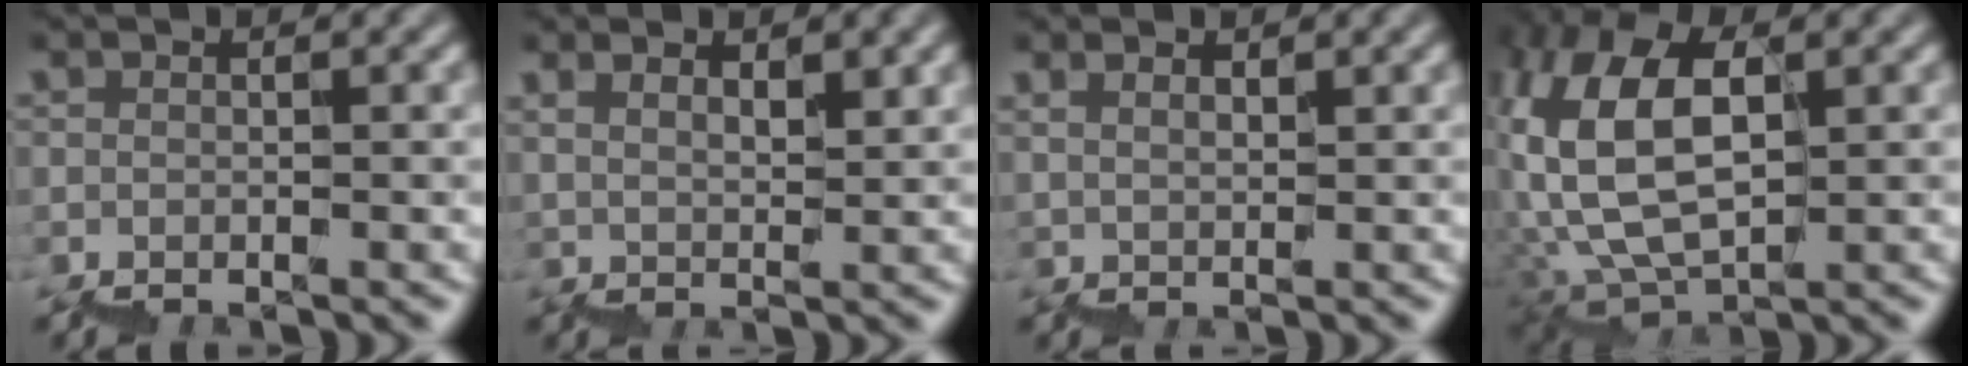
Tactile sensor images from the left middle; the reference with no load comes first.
{"total": 3.2, "force": [2.9, 0.3, 1.2], "torque": [0.000, 0.001, 0.054]}
{"total": 1.7, "force": [1.6, 0.0, 0.6], "torque": [0.008, -0.003, 0.029]}
{"total": 9.0, "force": [3.8, 4.3, 7.0], "torque": [-0.168, 0.018, 0.072]}